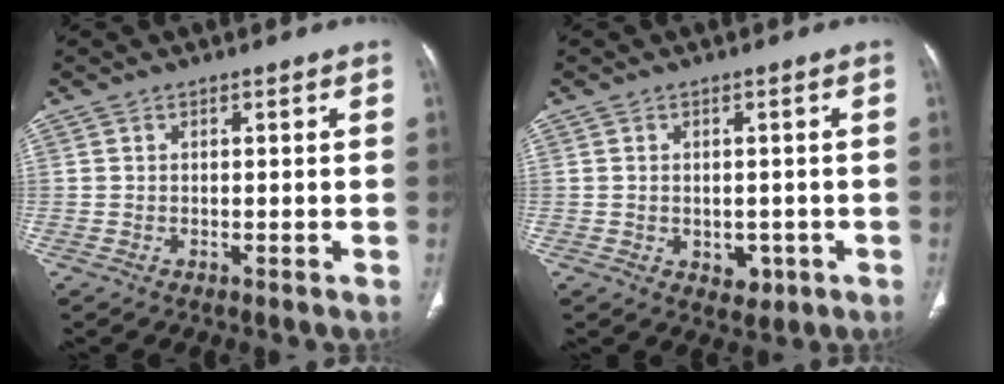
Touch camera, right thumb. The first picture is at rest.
{"total": 3.5, "force": [-0.9, 2.7, 2.0], "torque": [-0.007, 0.004, -0.003]}